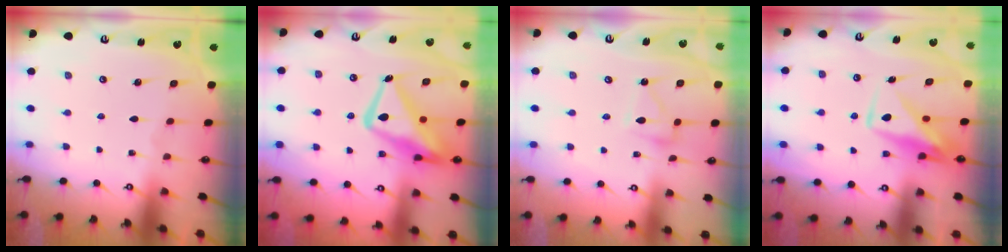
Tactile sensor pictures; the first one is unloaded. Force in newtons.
{"total": 16.8, "press": 16.8, "slide": 1.7}
{"total": 7.1, "press": 7.1, "slide": 0.3}
{"total": 8.3, "press": 8.3, "slide": 0.9}